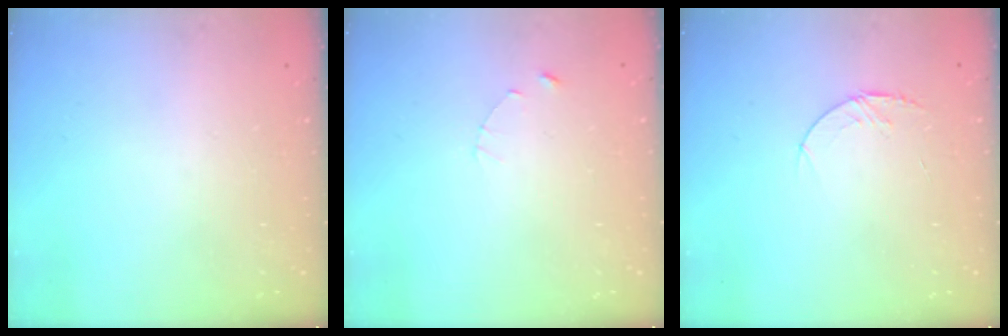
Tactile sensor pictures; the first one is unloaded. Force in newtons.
{"total": 1.0, "press": 1.0, "slide": 0.2}
{"total": 4.0, "press": 3.9, "slide": 0.5}